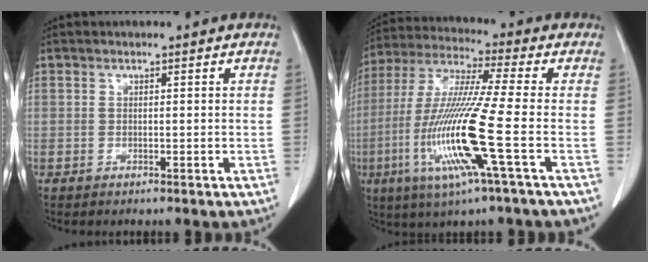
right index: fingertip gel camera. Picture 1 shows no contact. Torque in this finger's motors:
{"motor_torque": [2.14, 0.00, 1.05, 0.21]}